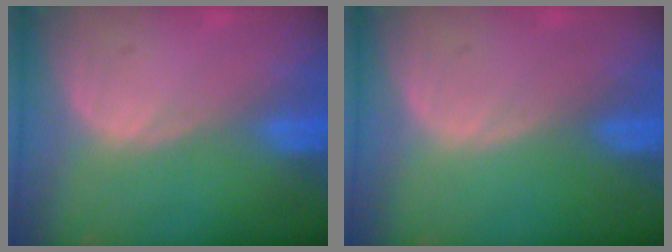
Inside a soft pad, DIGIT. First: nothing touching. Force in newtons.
{"total": 0.0}